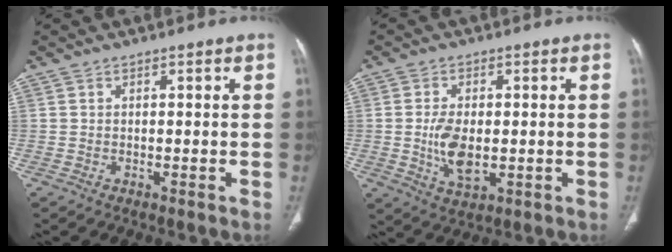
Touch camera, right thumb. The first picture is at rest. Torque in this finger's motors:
{"motor_torque": [1.98, 2.12, 0.54, -0.36, 0.11]}